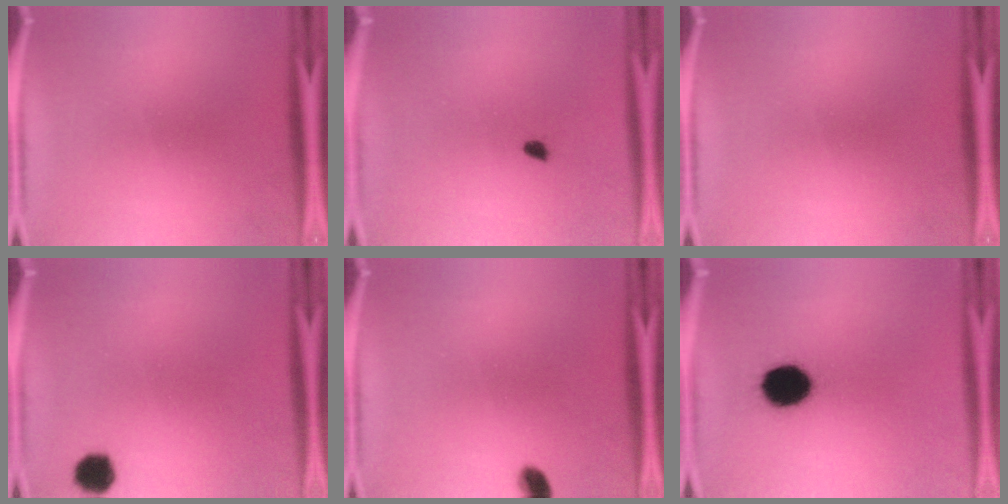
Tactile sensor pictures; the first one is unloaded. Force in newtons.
{"total": 1.4}
{"total": 0.0}
{"total": 4.4}
{"total": 2.9}
{"total": 13.4}